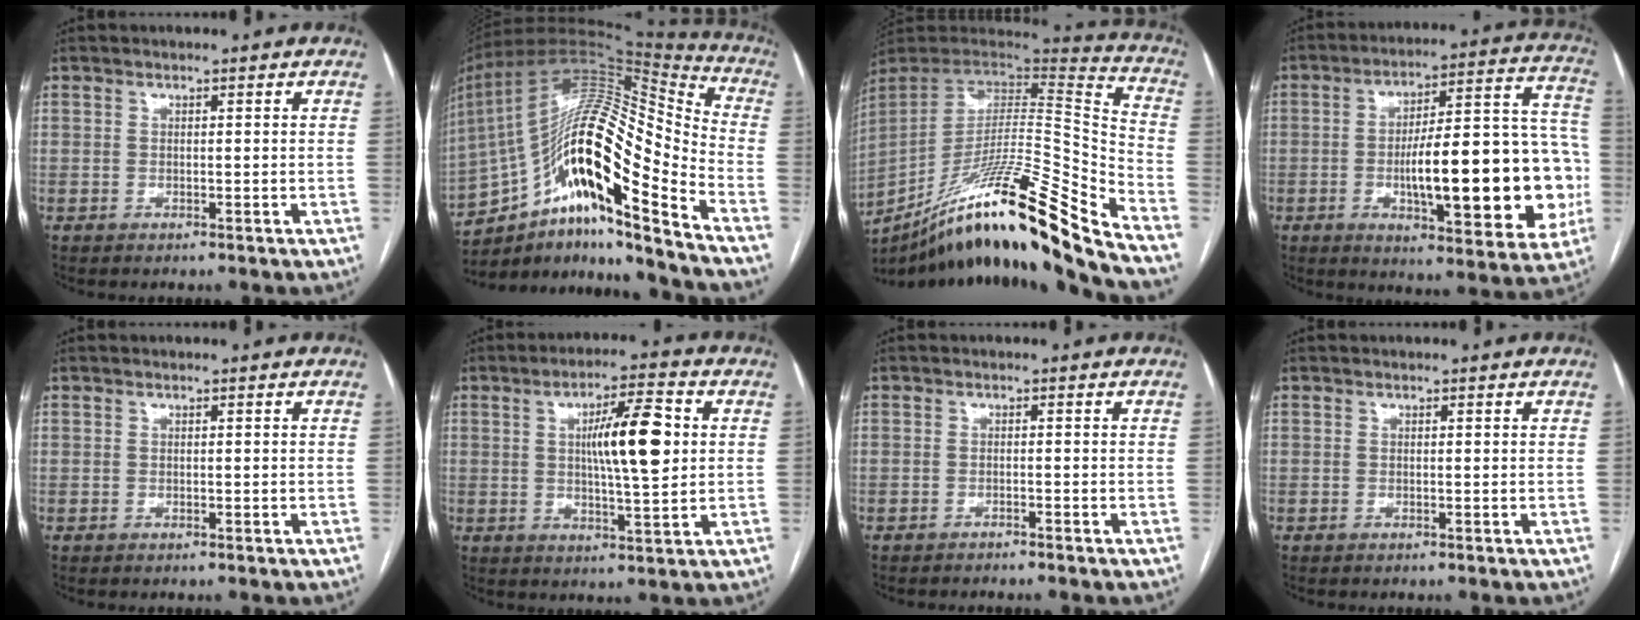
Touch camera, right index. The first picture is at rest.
{"total": 25.8, "force": [-13.1, 4.6, 21.8], "torque": [-0.369, 0.028, -0.223]}
{"total": 27.3, "force": [-19.7, -0.3, 18.8], "torque": [-0.277, -0.017, -0.342]}
{"total": 25.0, "force": [-4.5, 6.2, 23.8], "torque": [-0.280, 0.028, -0.049]}
{"total": 0.0}
{"total": 10.8, "force": [1.9, 1.8, 10.4], "torque": [-0.171, 0.010, 0.031]}
{"total": 1.3, "force": [-1.2, -0.1, 0.5], "torque": [-0.008, 0.001, -0.016]}
{"total": 0.0}